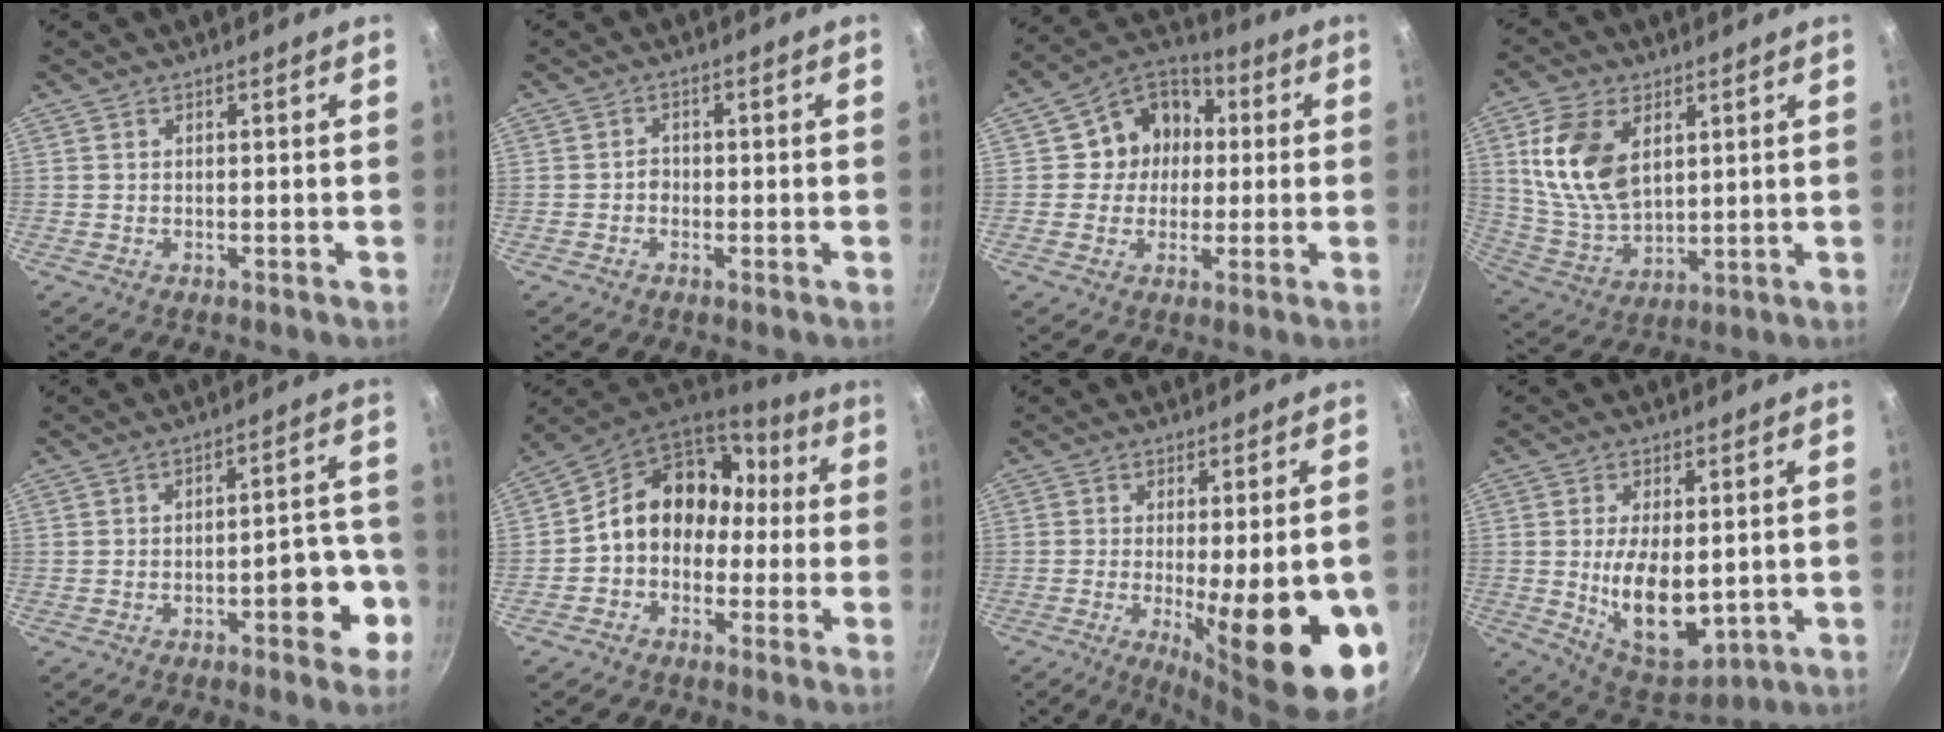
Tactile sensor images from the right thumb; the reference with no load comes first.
{"total": 1.7, "force": [-0.6, 1.4, 0.7], "torque": [-0.003, 0.010, -0.012]}
{"total": 11.2, "force": [1.1, 10.1, 4.9], "torque": [-0.036, 0.021, -0.003]}
{"total": 15.0, "force": [4.5, 9.2, 10.9], "torque": [-0.194, -0.020, 0.099]}
{"total": 9.3, "force": [-4.2, 3.8, 7.3], "torque": [-0.066, 0.048, -0.049]}
{"total": 14.1, "force": [-0.3, 11.5, 8.1], "torque": [-0.083, 0.060, -0.023]}
{"total": 20.0, "force": [-5.0, 5.5, 18.6], "torque": [-0.234, -0.010, -0.055]}
{"total": 13.5, "force": [-0.4, 7.2, 11.4], "torque": [-0.174, -0.019, 0.014]}